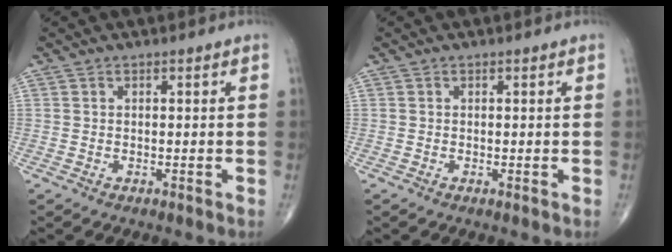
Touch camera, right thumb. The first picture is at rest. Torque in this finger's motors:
{"motor_torque": [0.20, -0.08, -0.22, -0.38, -0.04]}